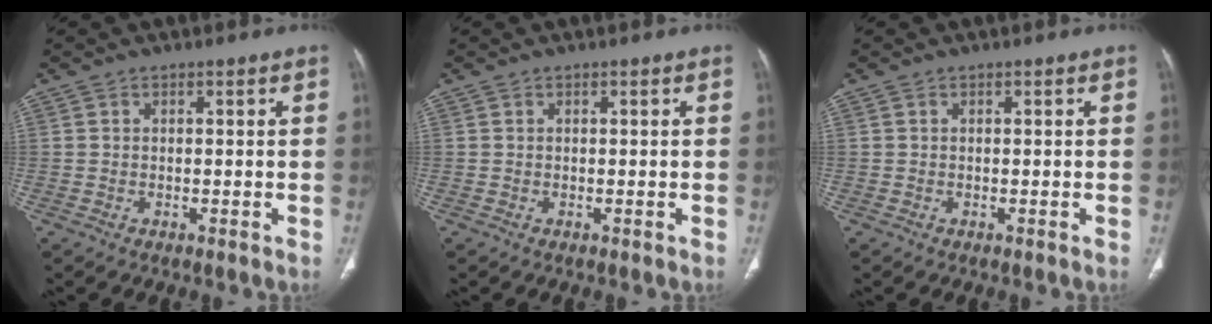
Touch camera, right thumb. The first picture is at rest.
{"total": 0.0}
{"total": 0.0}